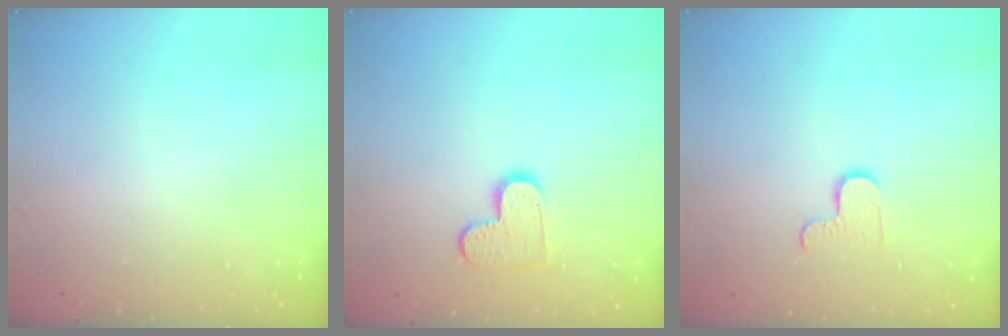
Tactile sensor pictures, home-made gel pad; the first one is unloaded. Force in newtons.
{"total": 8.8, "press": 8.8, "slide": 0.4}
{"total": 4.8, "press": 4.8, "slide": 0.4}